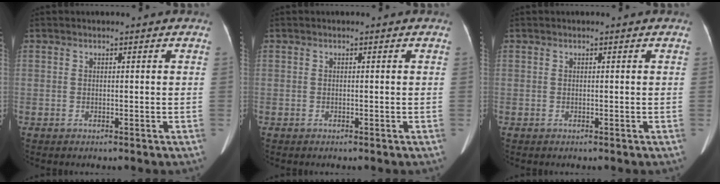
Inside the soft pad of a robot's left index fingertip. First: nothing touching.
{"total": 0.0}
{"total": 0.0}